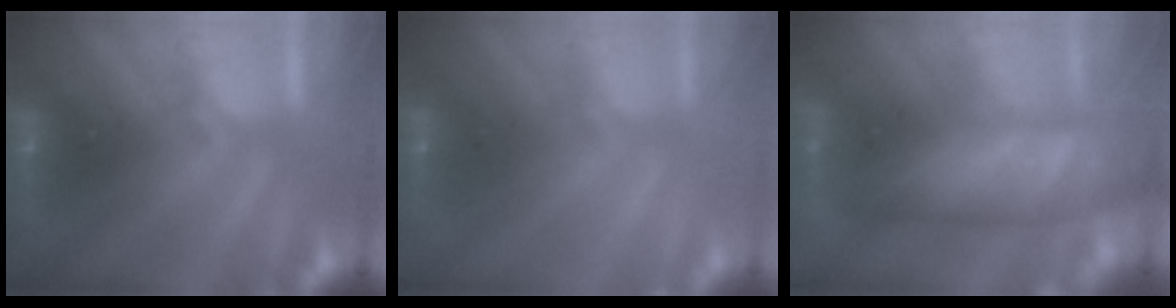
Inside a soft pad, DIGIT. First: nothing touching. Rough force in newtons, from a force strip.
{"total": 3.4}
{"total": 9.0}